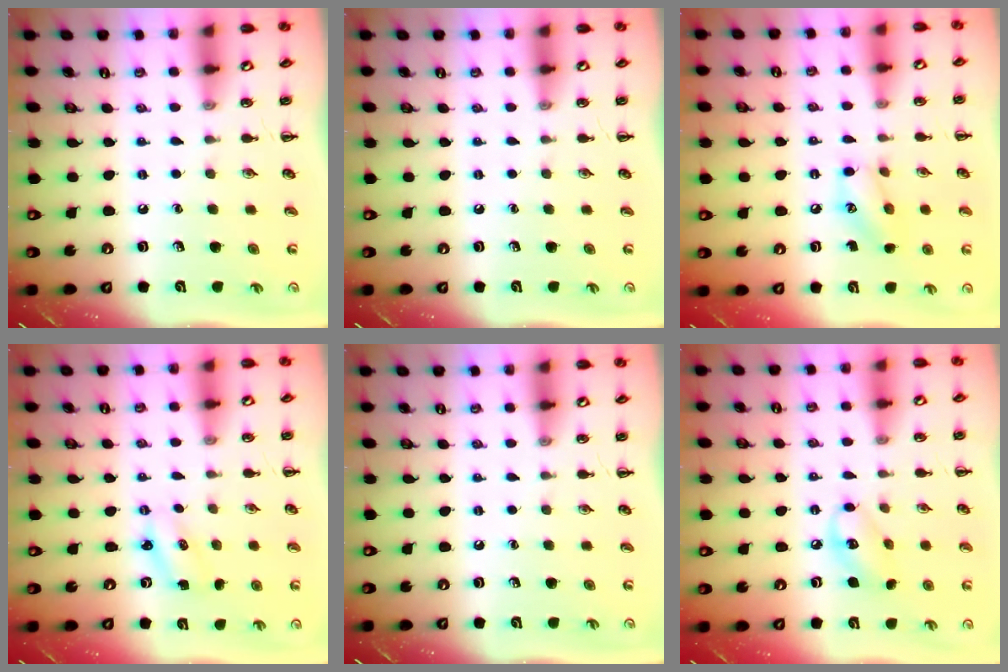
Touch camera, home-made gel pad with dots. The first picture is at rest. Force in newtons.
{"total": 0.0}
{"total": 10.3, "press": 10.1, "slide": 1.7}
{"total": 2.2, "press": 2.1, "slide": 0.6}
{"total": 0.0}
{"total": 7.7, "press": 7.7, "slide": 1.0}